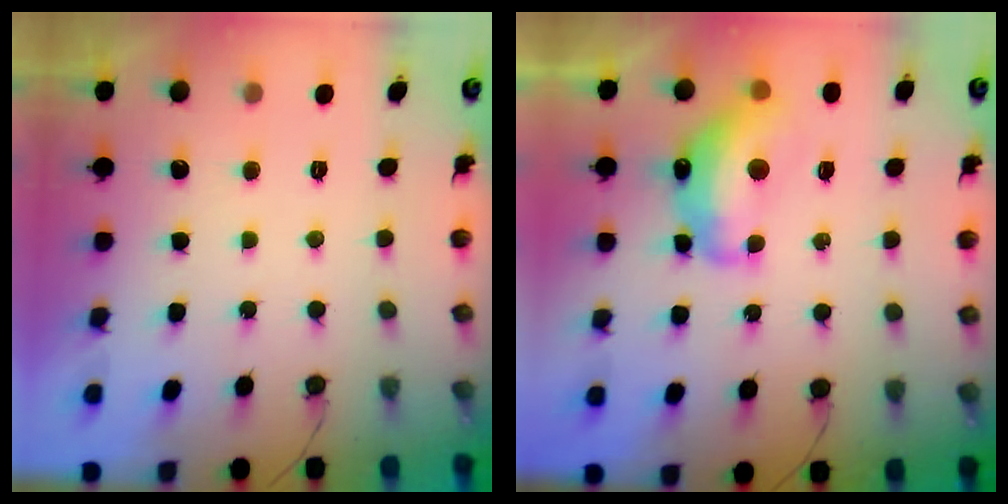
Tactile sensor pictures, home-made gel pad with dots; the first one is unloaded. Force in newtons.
{"total": 13.3, "press": 13.3, "slide": 1.1}